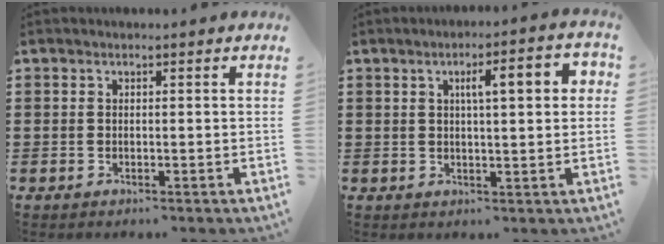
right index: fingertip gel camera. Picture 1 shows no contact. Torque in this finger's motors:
{"motor_torque": [0.27, -0.08, 0.31, 0.10]}